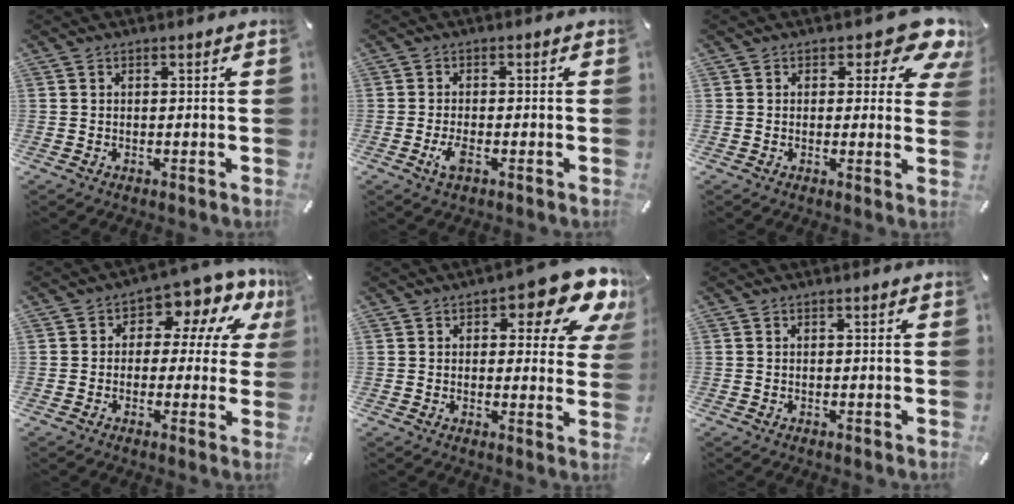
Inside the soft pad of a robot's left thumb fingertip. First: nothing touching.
{"total": 3.1, "force": [-1.3, 1.1, 2.6], "torque": [-0.063, -0.003, -0.027]}
{"total": 9.0, "force": [5.4, 4.3, 5.8], "torque": [-0.060, -0.039, 0.088]}
{"total": 8.7, "force": [4.0, 5.4, 5.6], "torque": [-0.083, -0.032, 0.071]}
{"total": 12.1, "force": [7.1, 5.0, 8.4], "torque": [-0.101, -0.042, 0.118]}
{"total": 0.0}